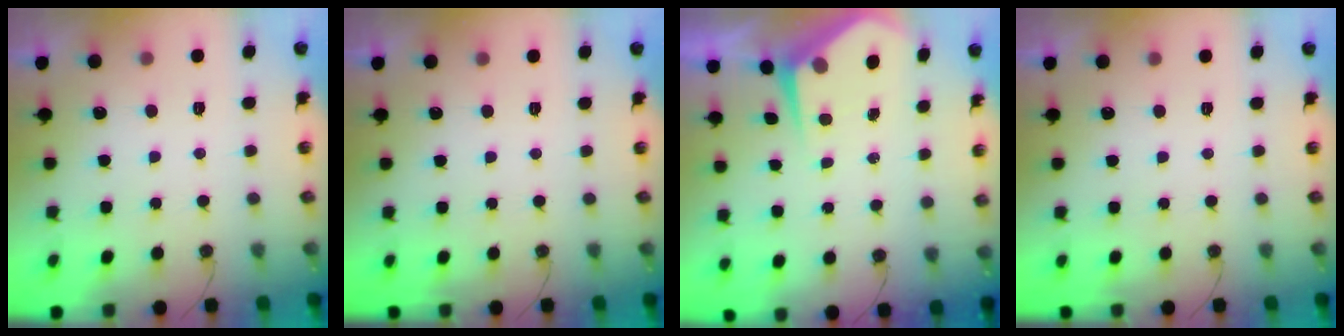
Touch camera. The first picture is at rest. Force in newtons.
{"total": 0.0}
{"total": 4.7, "press": 4.7, "slide": 0.4}
{"total": 0.0}